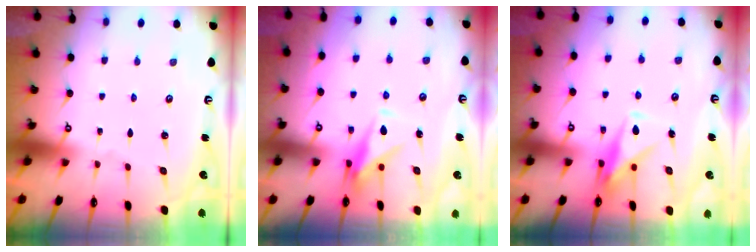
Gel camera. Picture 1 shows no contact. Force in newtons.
{"total": 8.3, "press": 8.3, "slide": 0.3}
{"total": 10.3, "press": 10.3, "slide": 0.8}